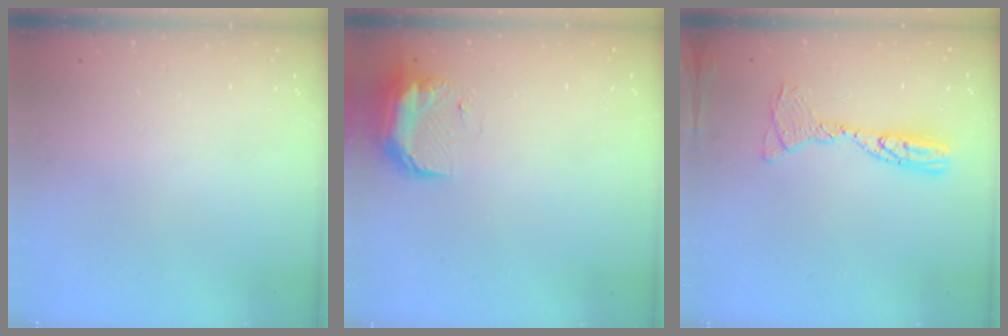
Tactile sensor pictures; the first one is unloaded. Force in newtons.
{"total": 17.8, "press": 11.5, "slide": 13.6}
{"total": 11.6, "press": 11.5, "slide": 1.2}